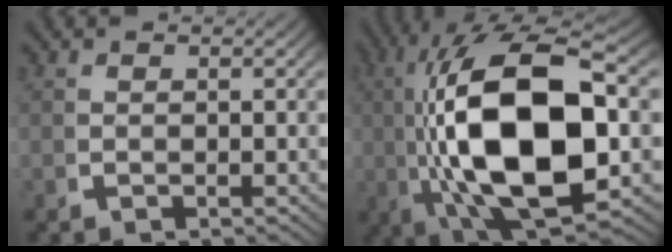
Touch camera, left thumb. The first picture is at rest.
{"total": 20.7, "force": [-0.6, 10.5, 17.9], "torque": [-0.360, -0.051, 0.021]}